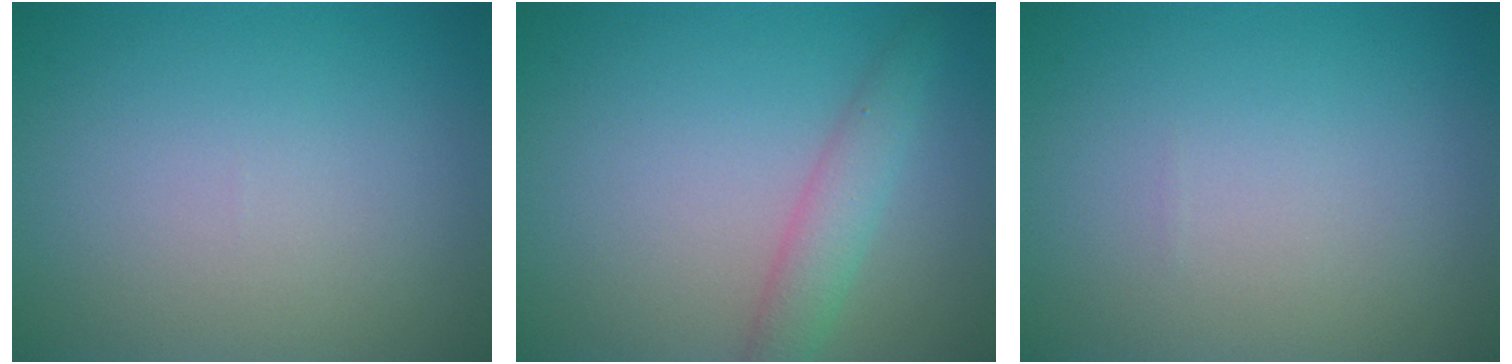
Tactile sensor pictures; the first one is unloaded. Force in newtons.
{"total": 2.7, "press": 2.7, "slide": 0.2}
{"total": 0.0}